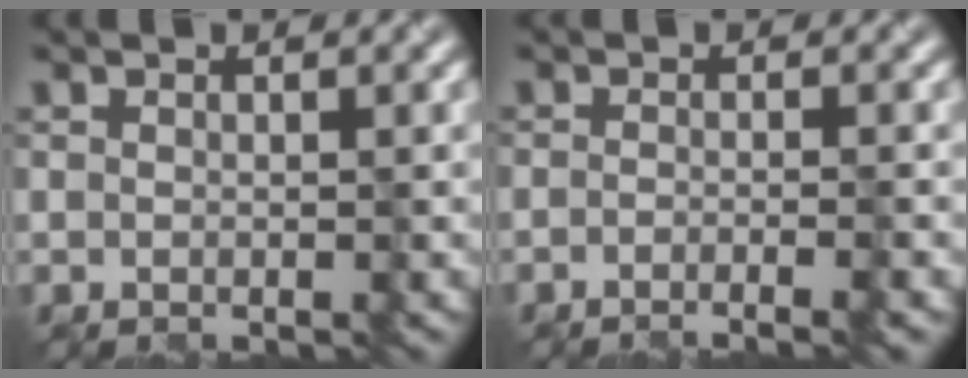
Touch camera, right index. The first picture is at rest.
{"total": 3.1, "force": [-1.7, 1.0, 2.3], "torque": [-0.016, -0.002, -0.030]}